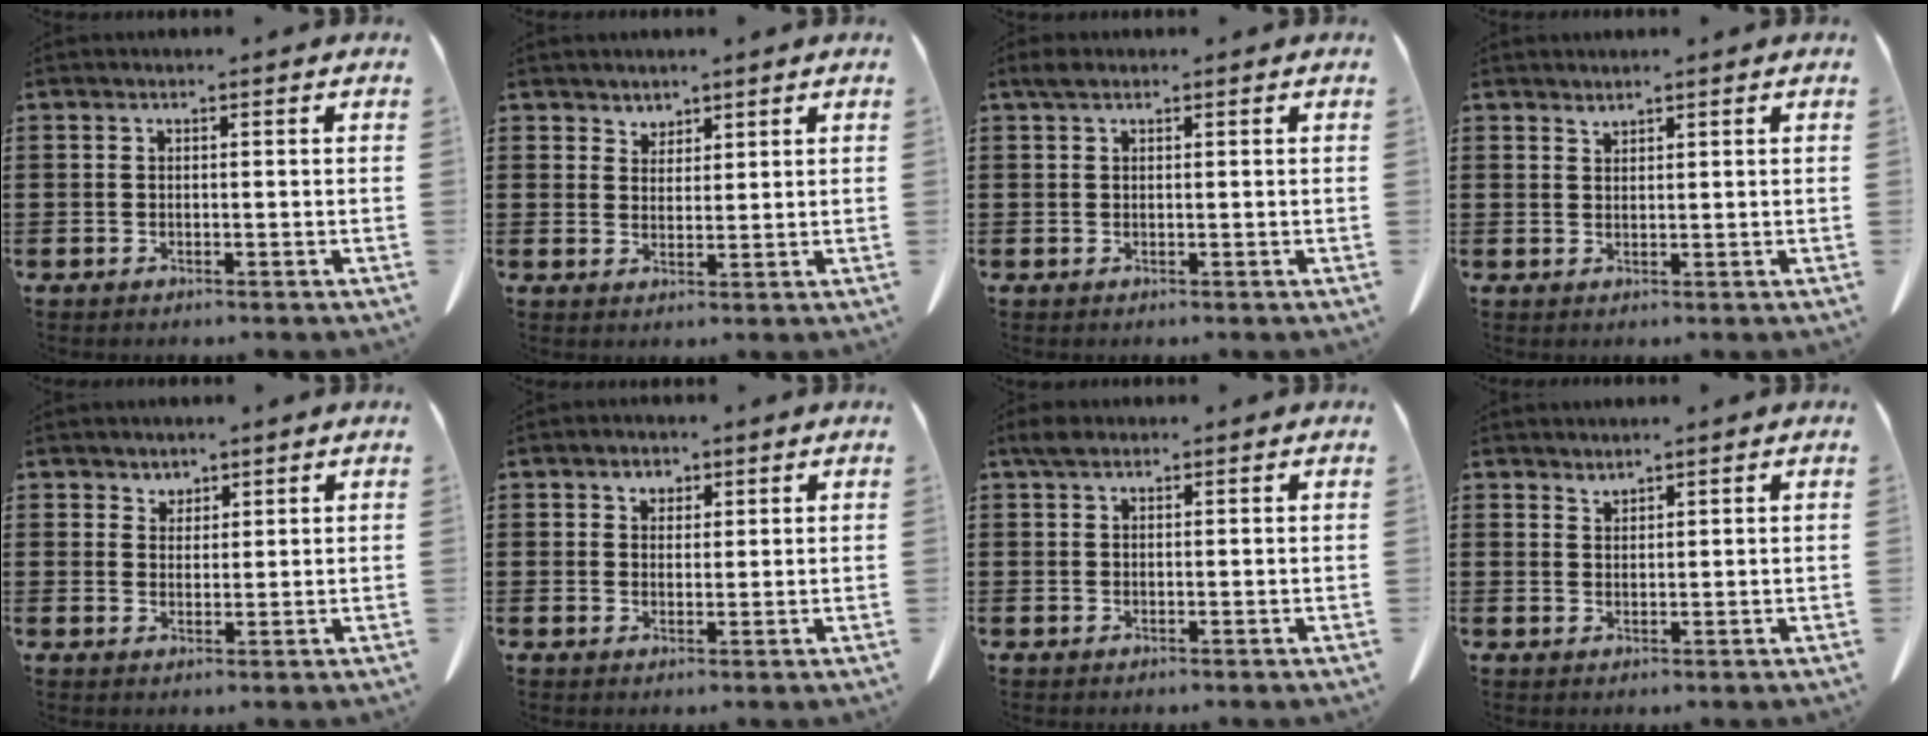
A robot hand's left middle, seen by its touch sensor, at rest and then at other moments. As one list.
[{"total": 2.5, "force": [2.2, 1.1, 0.1], "torque": [-0.009, 0.001, 0.044]}, {"total": 1.3, "force": [0.7, 0.5, 0.9], "torque": [-0.020, 0.003, 0.014]}, {"total": 1.3, "force": [1.3, 0.0, 0.1], "torque": [-0.004, -0.004, 0.027]}, {"total": 2.2, "force": [2.0, 0.8, 0.0], "torque": [-0.006, 0.001, 0.041]}, {"total": 2.0, "force": [1.4, 1.4, 0.3], "torque": [-0.014, 0.008, 0.025]}, {"total": 1.9, "force": [1.3, 0.9, 1.1], "torque": [-0.026, 0.003, 0.024]}, {"total": 1.6, "force": [1.6, 0.0, 0.0], "torque": [-0.003, -0.003, 0.033]}]